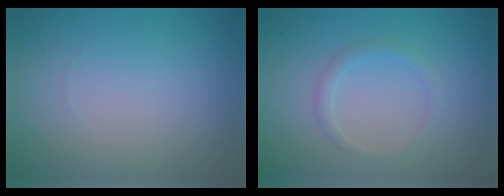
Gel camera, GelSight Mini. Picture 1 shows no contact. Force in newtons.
{"total": 1.3, "press": 1.3, "slide": 0.1}